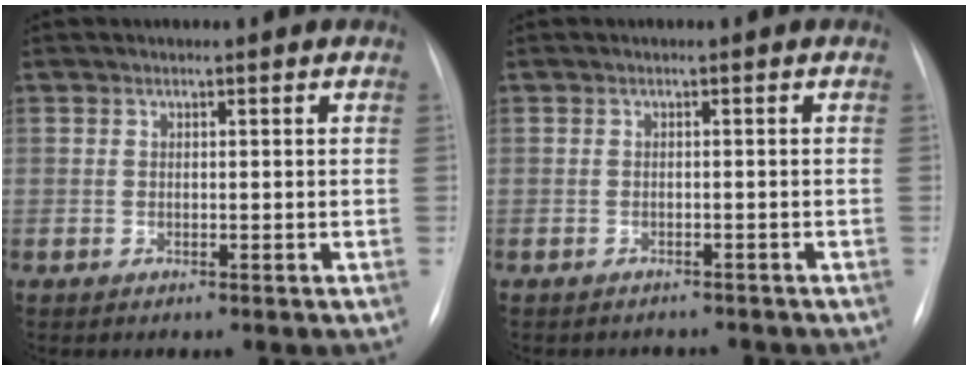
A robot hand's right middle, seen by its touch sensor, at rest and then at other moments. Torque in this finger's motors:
{"motor_torque": [-0.03, -0.03, -0.01, 0.00]}